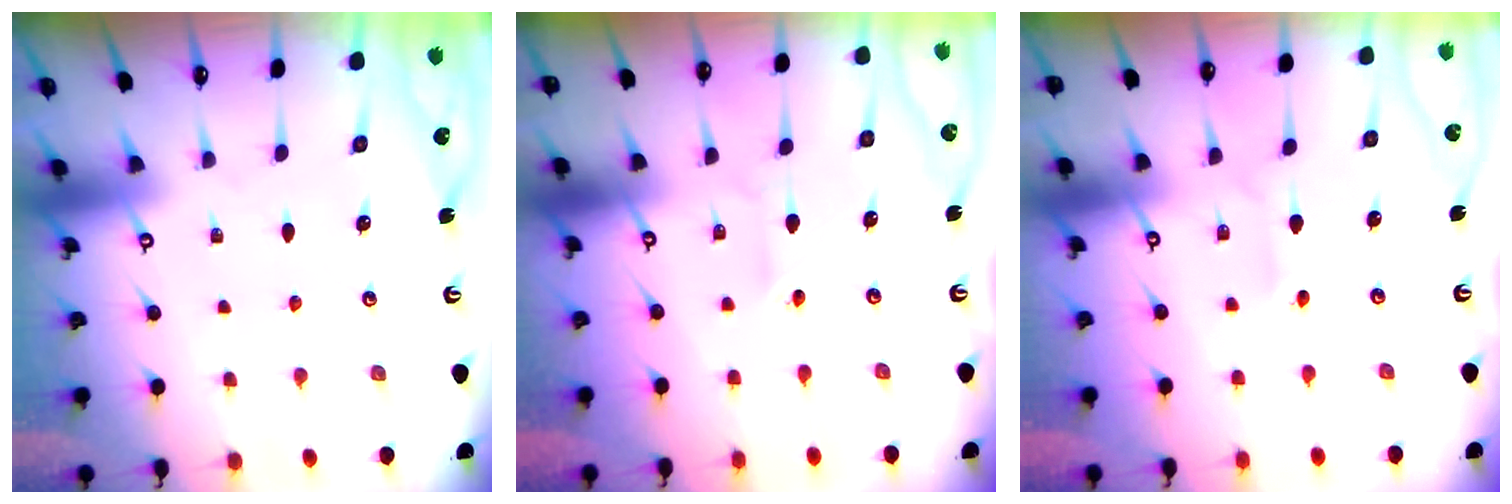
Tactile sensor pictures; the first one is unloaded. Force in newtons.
{"total": 2.0, "press": 2.0, "slide": 0.2}
{"total": 3.0, "press": 3.0, "slide": 0.2}